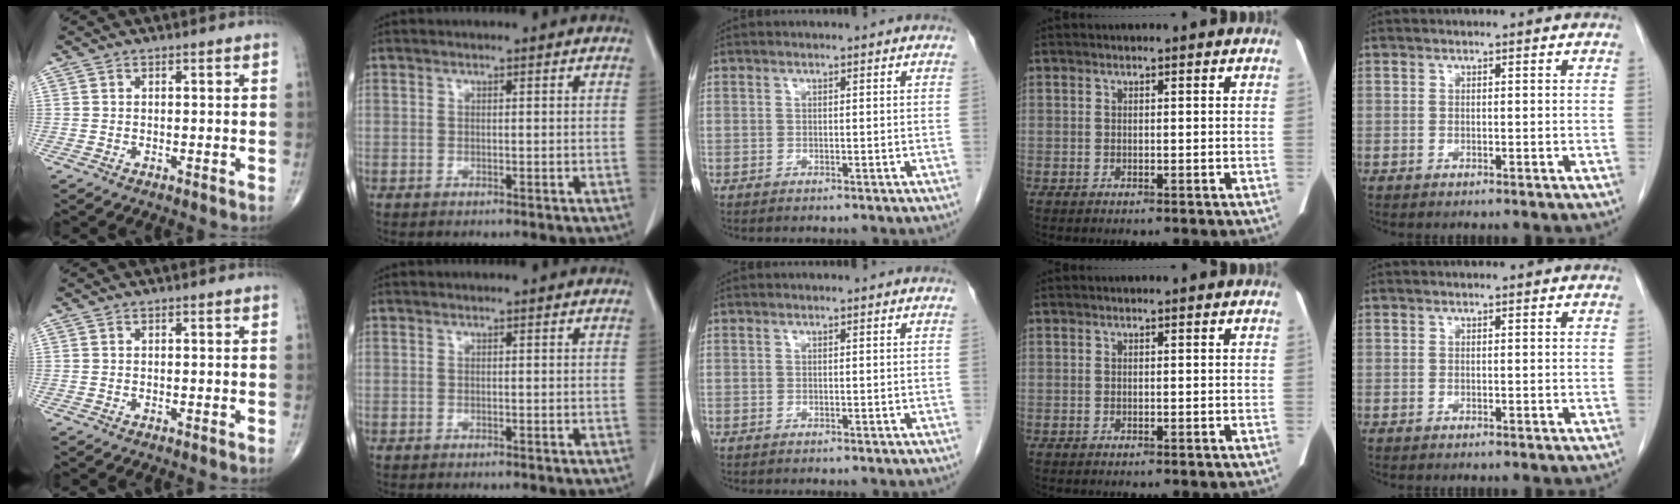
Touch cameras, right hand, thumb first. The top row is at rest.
{}